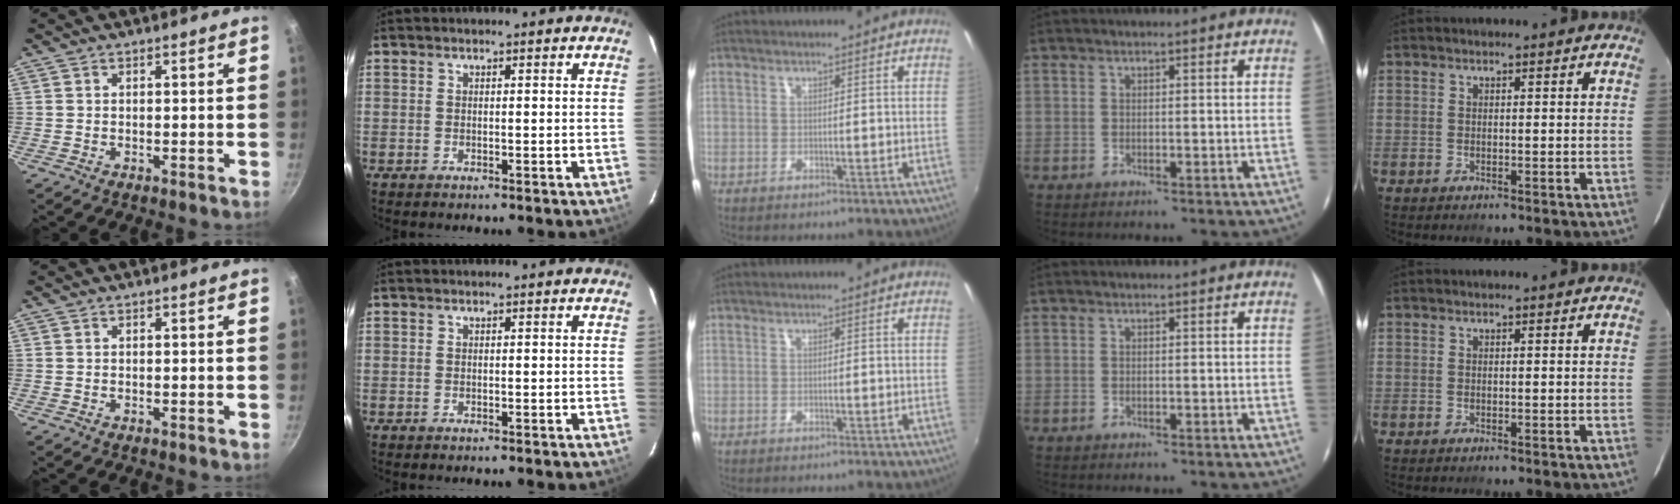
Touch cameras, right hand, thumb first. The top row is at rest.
{}